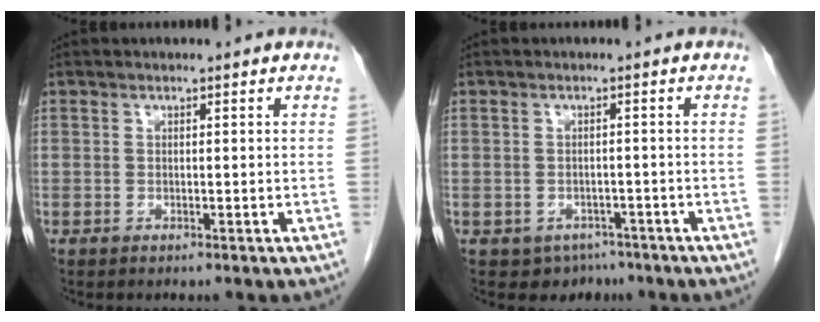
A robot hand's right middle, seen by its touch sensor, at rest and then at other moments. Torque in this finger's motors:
{"motor_torque": [0.33, -0.13, -0.03, -0.02]}